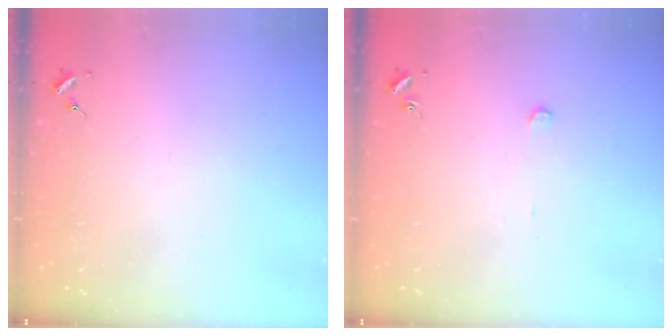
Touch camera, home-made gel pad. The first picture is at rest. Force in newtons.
{"total": 2.4, "press": 2.4, "slide": 0.2}